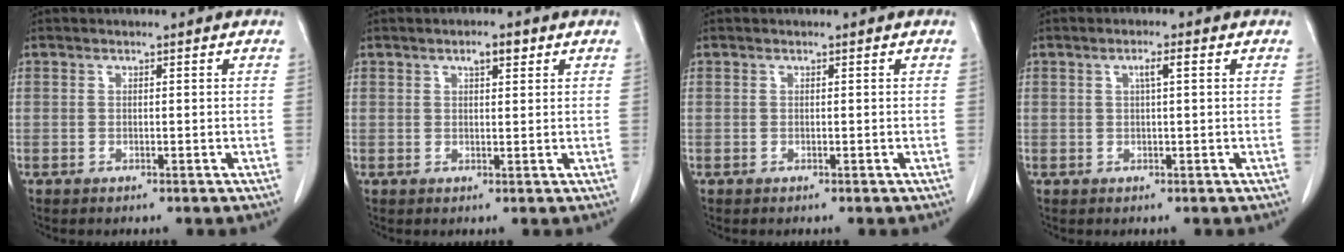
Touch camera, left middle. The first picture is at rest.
{"total": 2.3, "force": [1.3, 0.8, 1.7], "torque": [-0.030, 0.005, 0.020]}
{"total": 0.0}
{"total": 1.8, "force": [0.5, 0.1, 1.7], "torque": [-0.028, 0.003, 0.008]}